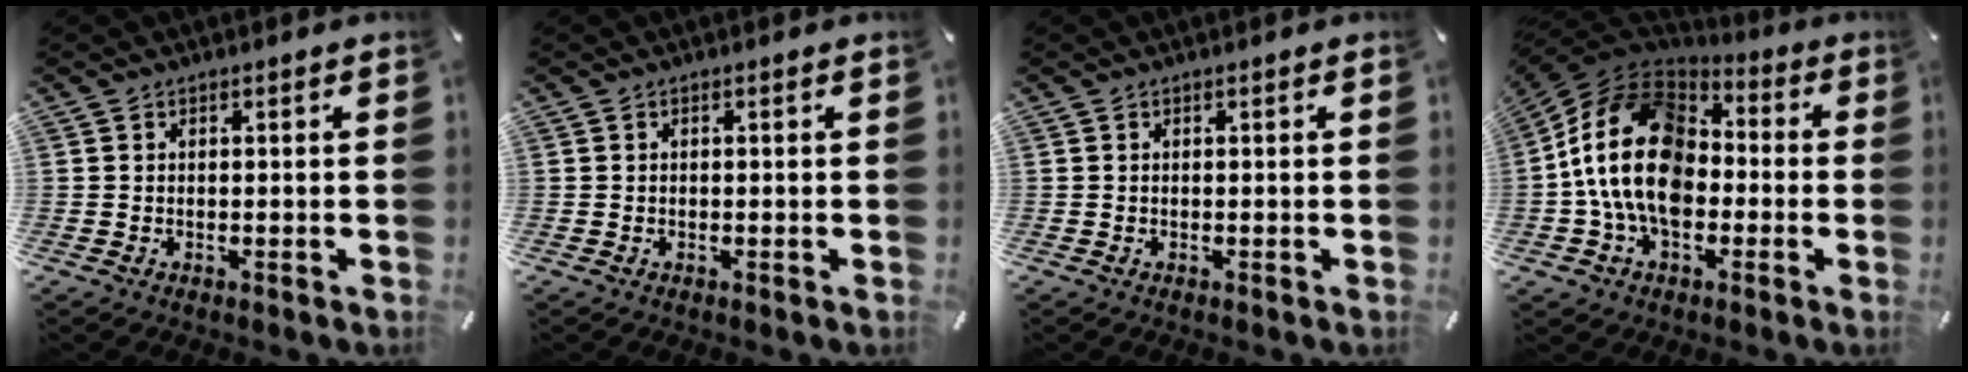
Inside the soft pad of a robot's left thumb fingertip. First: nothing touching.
{"total": 0.0}
{"total": 0.0}
{"total": 20.4, "force": [-2.2, 14.5, 14.2], "torque": [-0.288, 0.028, -0.042]}